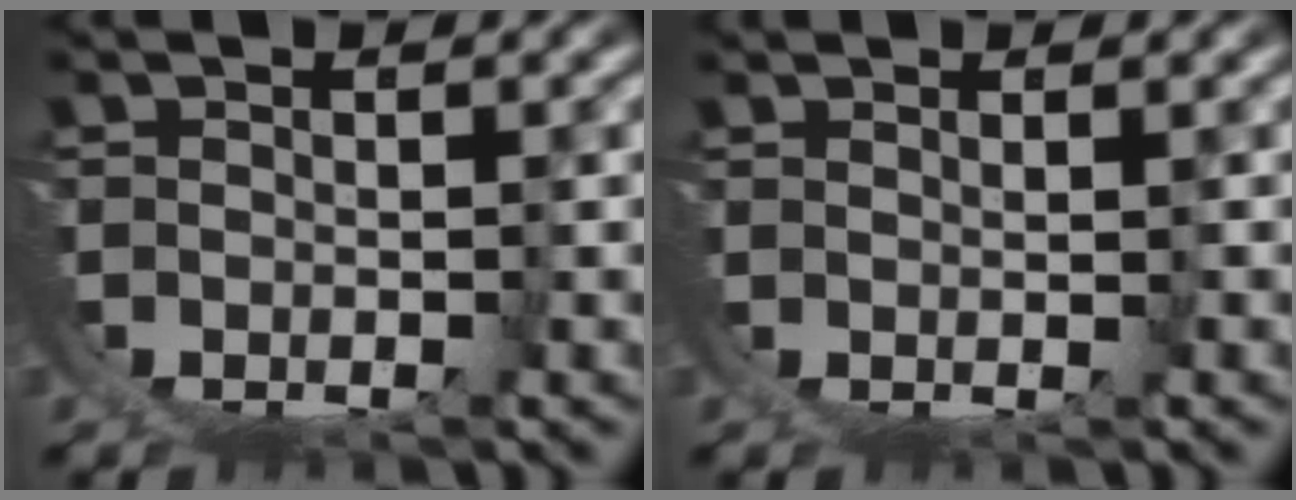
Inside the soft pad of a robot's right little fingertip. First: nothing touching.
{"total": 1.6, "force": [0.8, -1.3, 0.2], "torque": [0.004, -0.006, 0.023]}